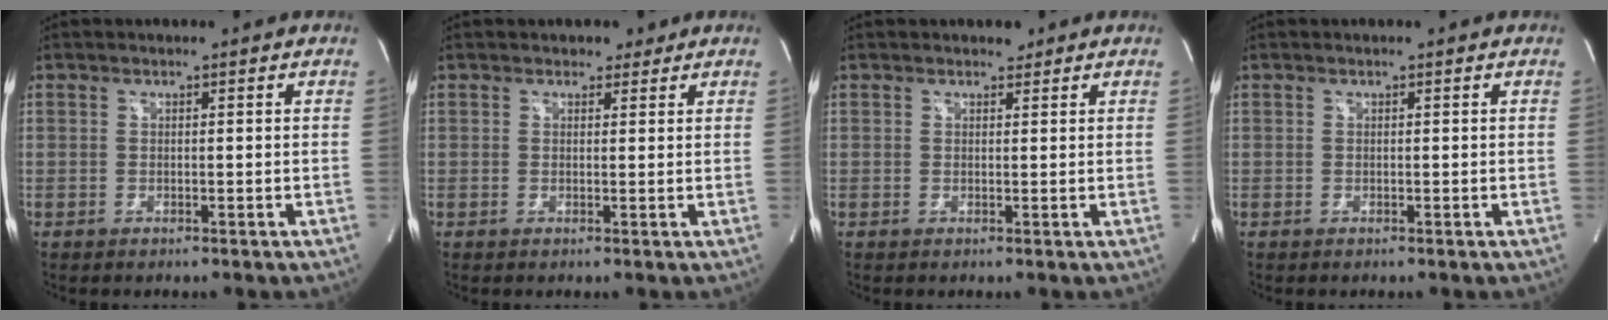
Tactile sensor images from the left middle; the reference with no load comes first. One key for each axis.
{"total": 1.7, "fx": 1.3, "fy": 1.2, "fz": 0.3, "tx": -0.003, "ty": 0.005, "tz": 0.014}
{"total": 1.1, "fx": 0.9, "fy": 0.6, "fz": 0.2, "tx": -0.005, "ty": 0.001, "tz": 0.010}
{"total": 0.0}